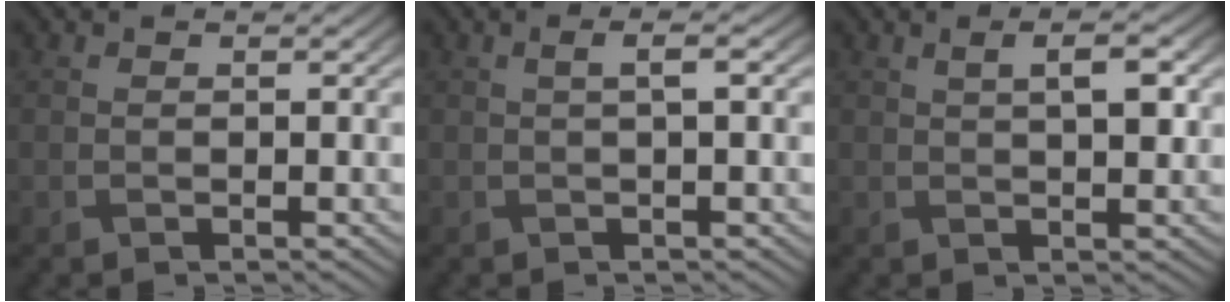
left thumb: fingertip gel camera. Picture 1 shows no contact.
{"total": 1.8, "force": [0.3, 0.3, 1.7], "torque": [-0.032, 0.011, 0.003]}
{"total": 3.7, "force": [1.0, 1.1, 3.3], "torque": [-0.057, 0.002, 0.019]}